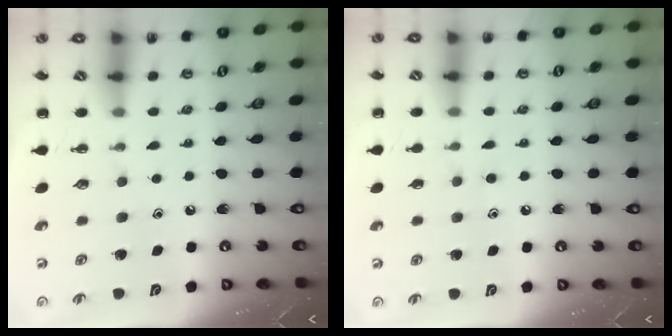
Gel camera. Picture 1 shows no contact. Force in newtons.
{"total": 4.6, "press": 4.1, "slide": 1.9}